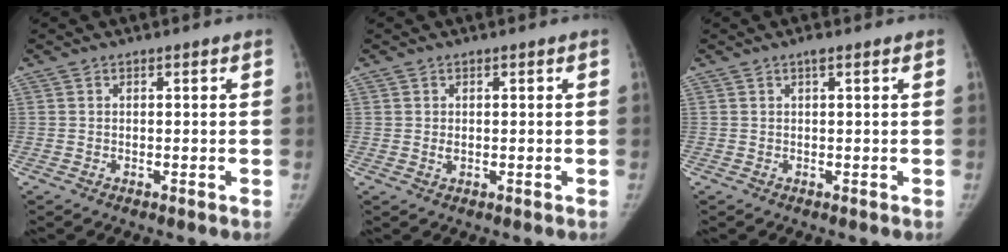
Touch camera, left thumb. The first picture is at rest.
{"total": 1.1, "force": [0.1, 0.7, 0.9], "torque": [-0.015, 0.000, 0.004]}
{"total": 1.3, "force": [0.5, -0.1, 1.2], "torque": [-0.026, 0.004, 0.007]}